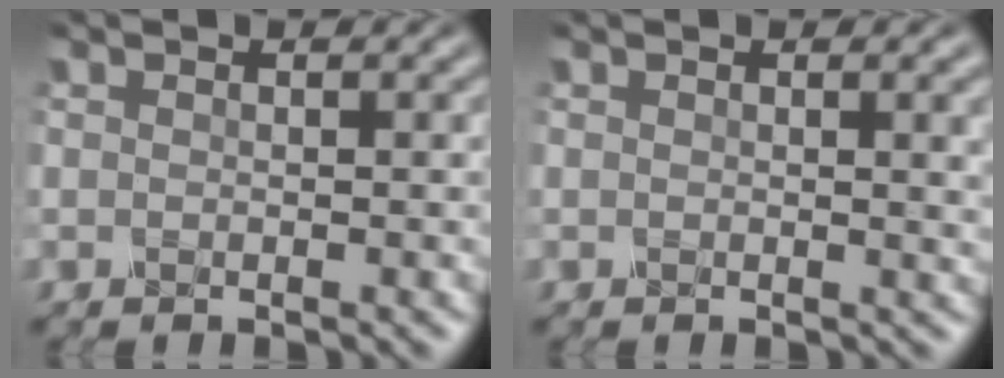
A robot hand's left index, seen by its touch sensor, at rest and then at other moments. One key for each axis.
{"total": 3.3, "fx": 1.3, "fy": 1.2, "fz": 2.8, "tx": -0.022, "ty": 0.010, "tz": 0.012}